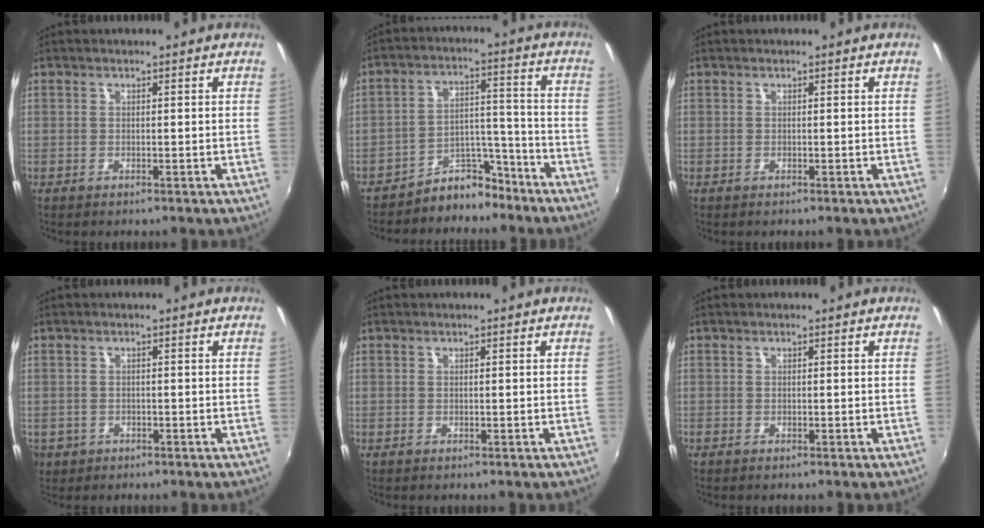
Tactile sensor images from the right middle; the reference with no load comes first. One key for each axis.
{"total": 7.6, "fx": -6.6, "fy": 3.6, "fz": 0.4, "tx": 0.004, "ty": 0.049, "tz": -0.102}
{"total": 0.0}
{"total": 4.7, "fx": -1.7, "fy": 4.0, "fz": 1.8, "tx": -0.049, "ty": -0.007, "tz": -0.023}
{"total": 0.0}
{"total": 0.0}